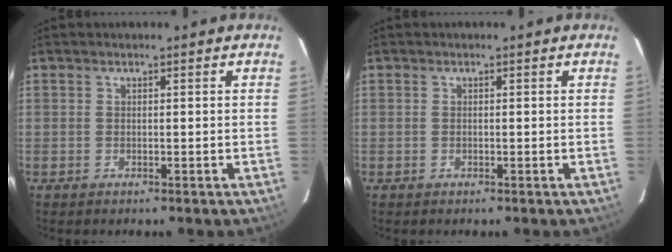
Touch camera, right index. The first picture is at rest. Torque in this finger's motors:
{"motor_torque": [-0.09, 0.02, -0.03, -0.01]}